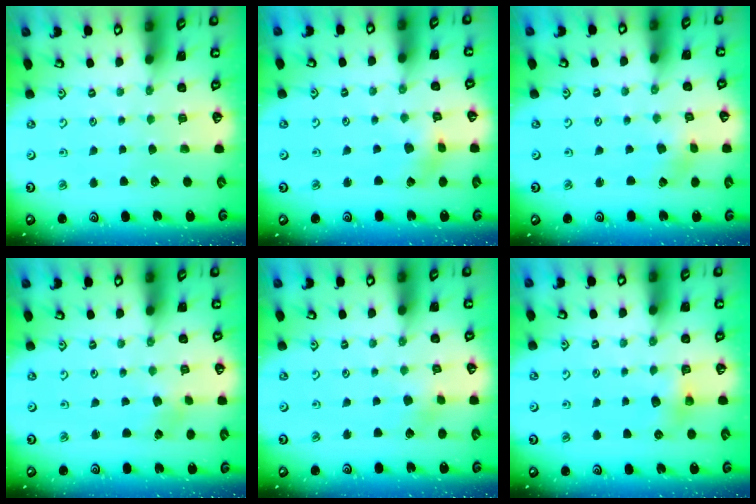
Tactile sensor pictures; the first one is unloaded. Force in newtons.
{"total": 1.7, "press": 1.7, "slide": 0.2}
{"total": 1.1, "press": 1.1, "slide": 0.1}
{"total": 2.6, "press": 2.6, "slide": 0.6}
{"total": 2.7, "press": 2.7, "slide": 0.3}
{"total": 5.1, "press": 5.1, "slide": 0.4}